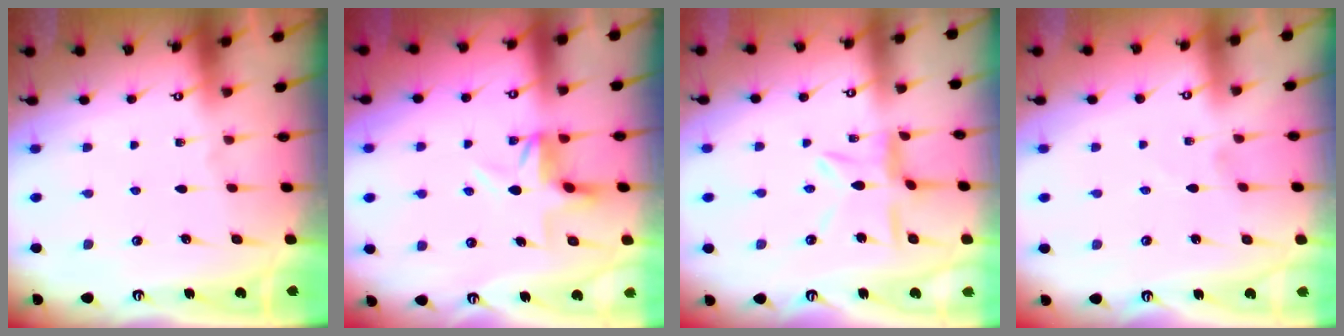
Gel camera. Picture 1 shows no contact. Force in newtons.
{"total": 3.9, "press": 3.9, "slide": 0.4}
{"total": 6.9, "press": 6.9, "slide": 0.5}
{"total": 1.2, "press": 1.2, "slide": 0.1}